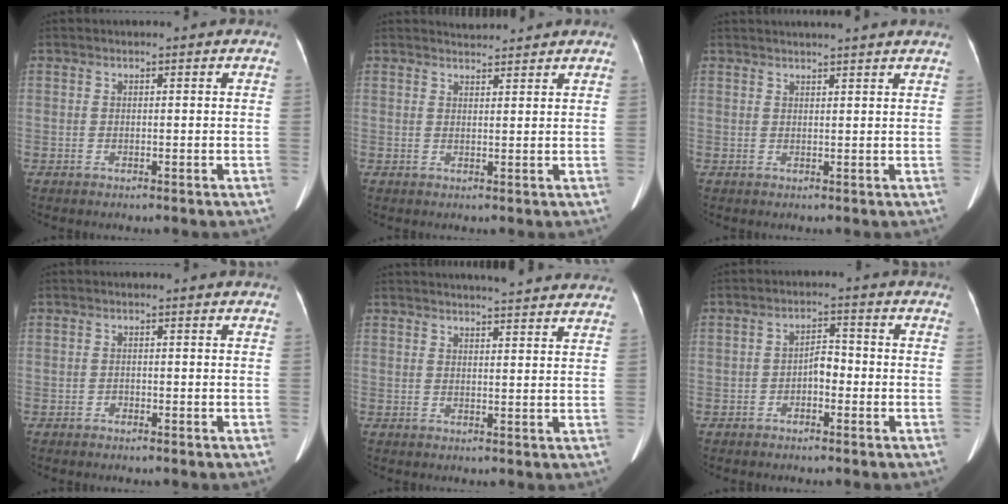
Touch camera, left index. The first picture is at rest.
{"total": 2.4, "force": [2.4, -0.1, -0.1], "torque": [-0.002, 0.013, 0.041]}
{"total": 7.1, "force": [6.5, -0.4, 2.9], "torque": [-0.034, 0.027, 0.071]}
{"total": 0.5, "force": [-0.5, 0.3, 0.1], "torque": [-0.002, 0.002, -0.011]}
{"total": 11.9, "force": [11.1, 0.9, 4.2], "torque": [-0.048, 0.010, 0.121]}
{"total": 3.0, "force": [-1.1, 1.4, 2.3], "torque": [-0.035, 0.016, -0.022]}